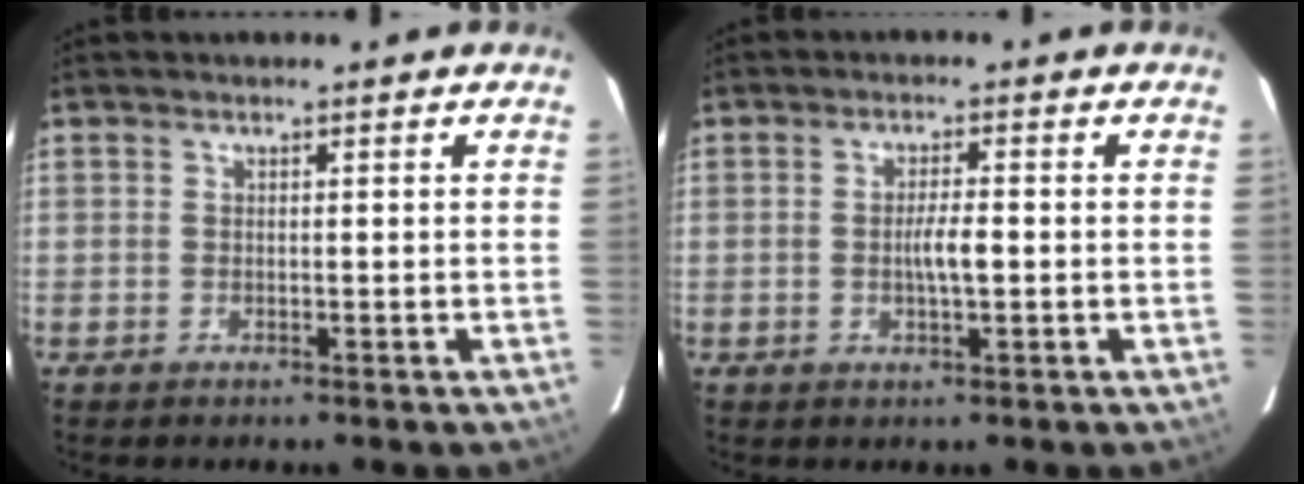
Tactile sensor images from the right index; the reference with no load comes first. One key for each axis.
{"total": 3.2, "fx": -0.4, "fy": 0.4, "fz": 3.2, "tx": -0.059, "ty": 0.000, "tz": -0.008}